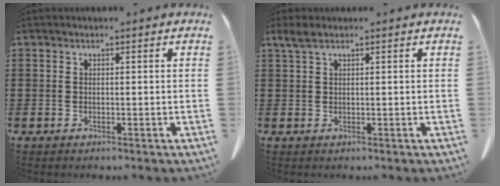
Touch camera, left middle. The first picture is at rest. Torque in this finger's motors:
{"motor_torque": [0.46, -0.31, 0.00, 0.03]}